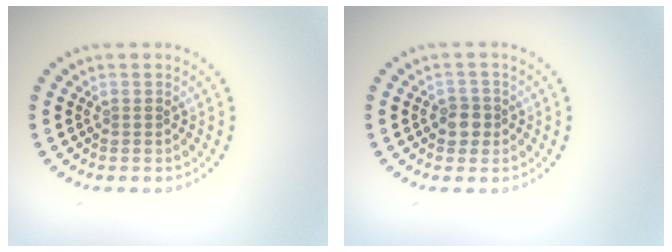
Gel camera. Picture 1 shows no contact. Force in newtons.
{"total": 1.8, "press": 1.6, "slide": 0.7}